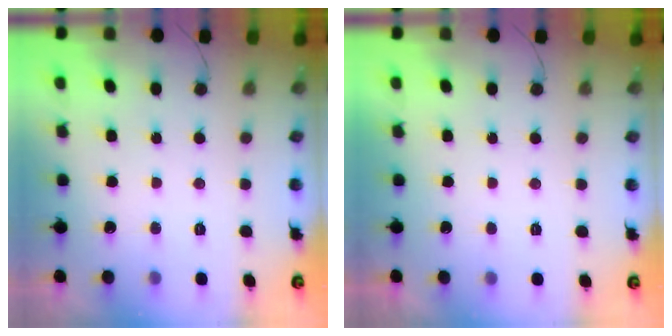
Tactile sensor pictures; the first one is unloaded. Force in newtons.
{"total": 2.2, "press": 2.1, "slide": 0.3}